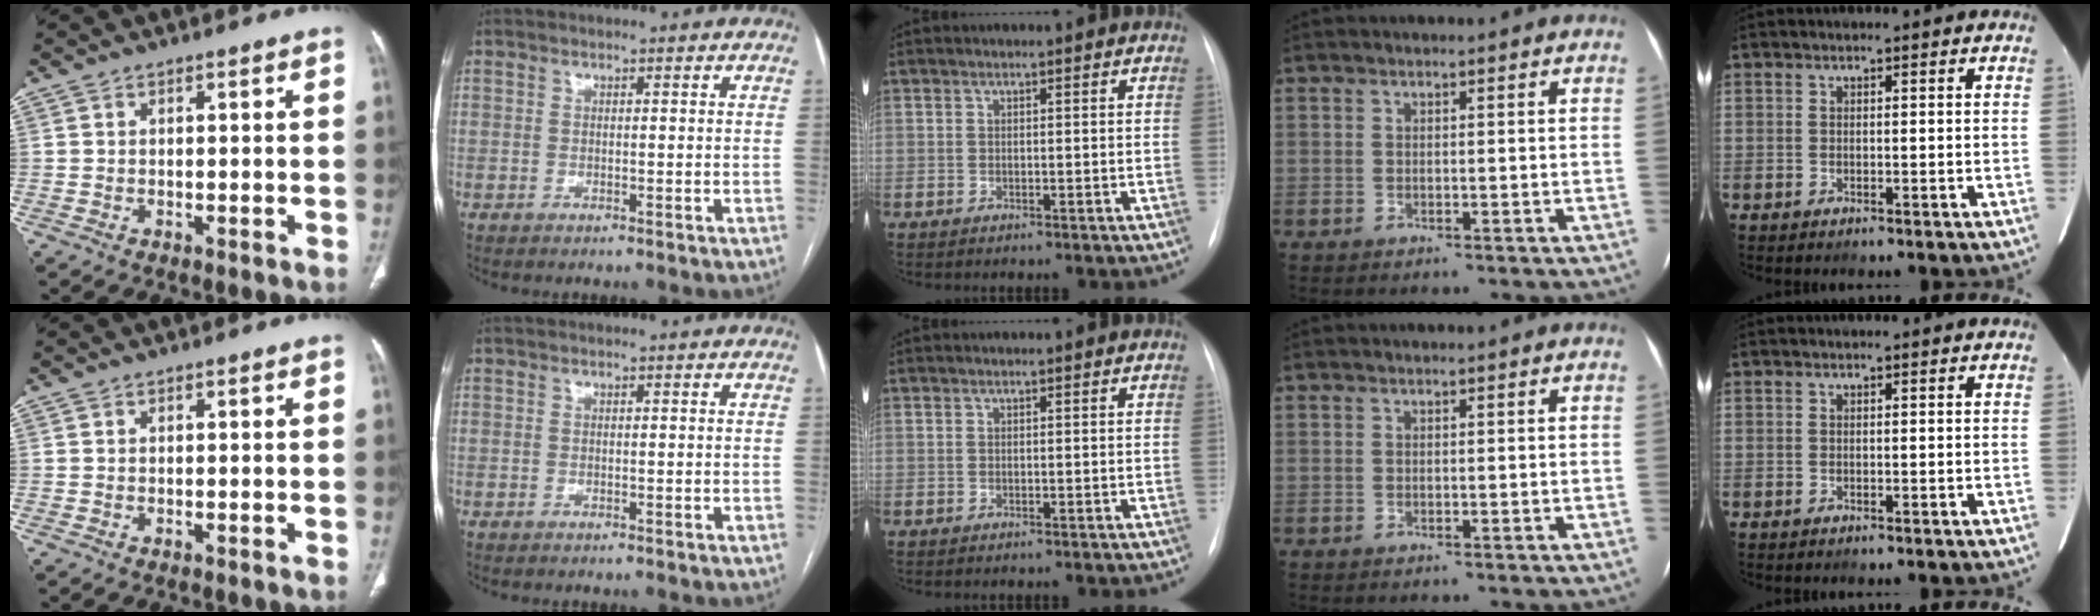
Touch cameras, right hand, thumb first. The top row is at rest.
{}